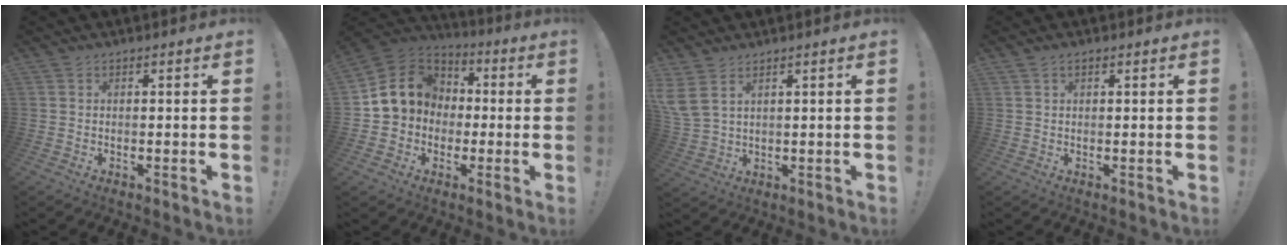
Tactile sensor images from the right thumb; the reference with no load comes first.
{"total": 13.3, "force": [1.7, 11.8, 5.9], "torque": [-0.082, 0.007, 0.045]}
{"total": 6.0, "force": [3.8, 2.7, 3.7], "torque": [-0.085, -0.012, 0.078]}
{"total": 1.5, "force": [0.9, 0.8, 0.9], "torque": [-0.013, 0.000, 0.014]}